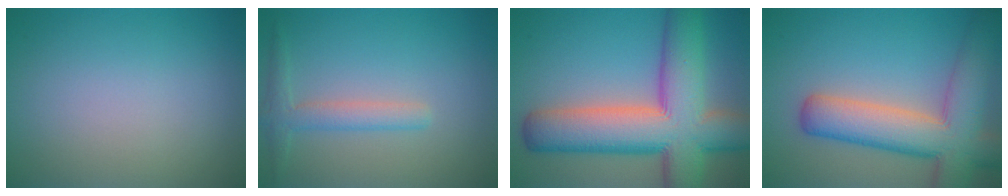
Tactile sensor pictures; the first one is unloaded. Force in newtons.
{"total": 2.4, "press": 2.4, "slide": 0.1}
{"total": 13.1, "press": 13.1, "slide": 0.7}
{"total": 9.4, "press": 9.3, "slide": 0.6}